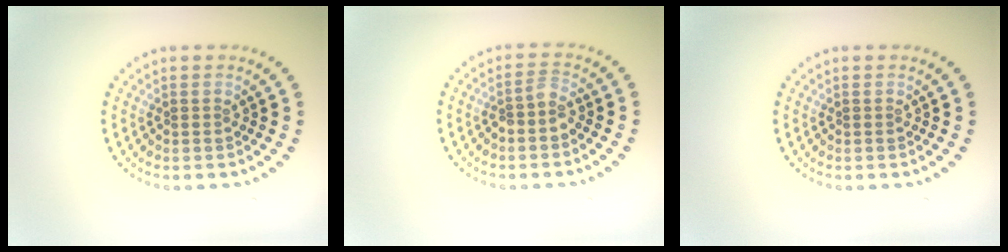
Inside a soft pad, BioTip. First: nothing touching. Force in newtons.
{"total": 1.6, "press": 1.3, "slide": 0.9}
{"total": 0.0}